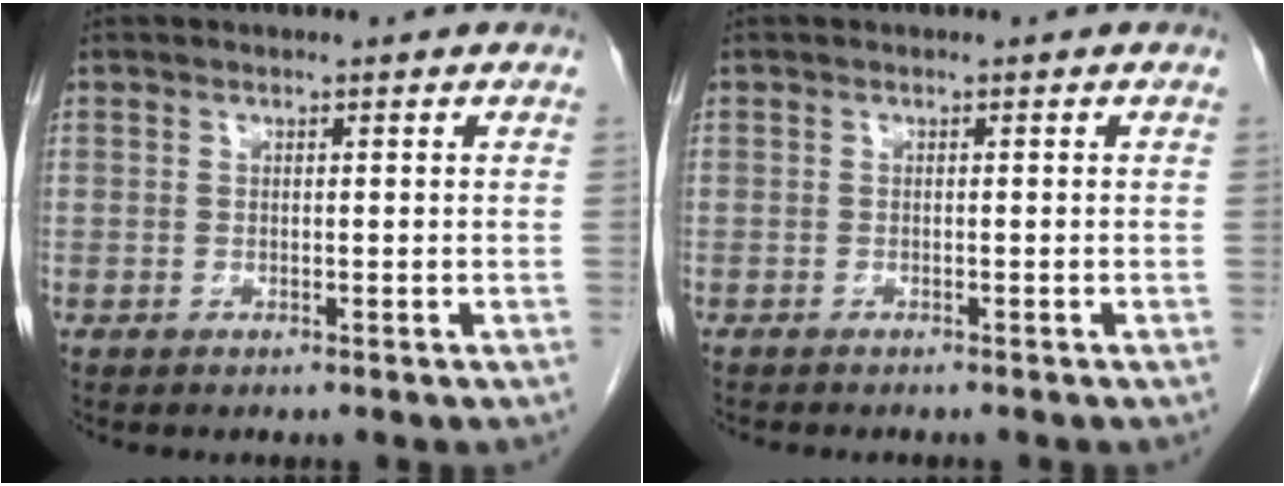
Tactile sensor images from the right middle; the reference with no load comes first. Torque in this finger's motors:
{"motor_torque": [1.11, -1.03, 0.07, 0.06]}